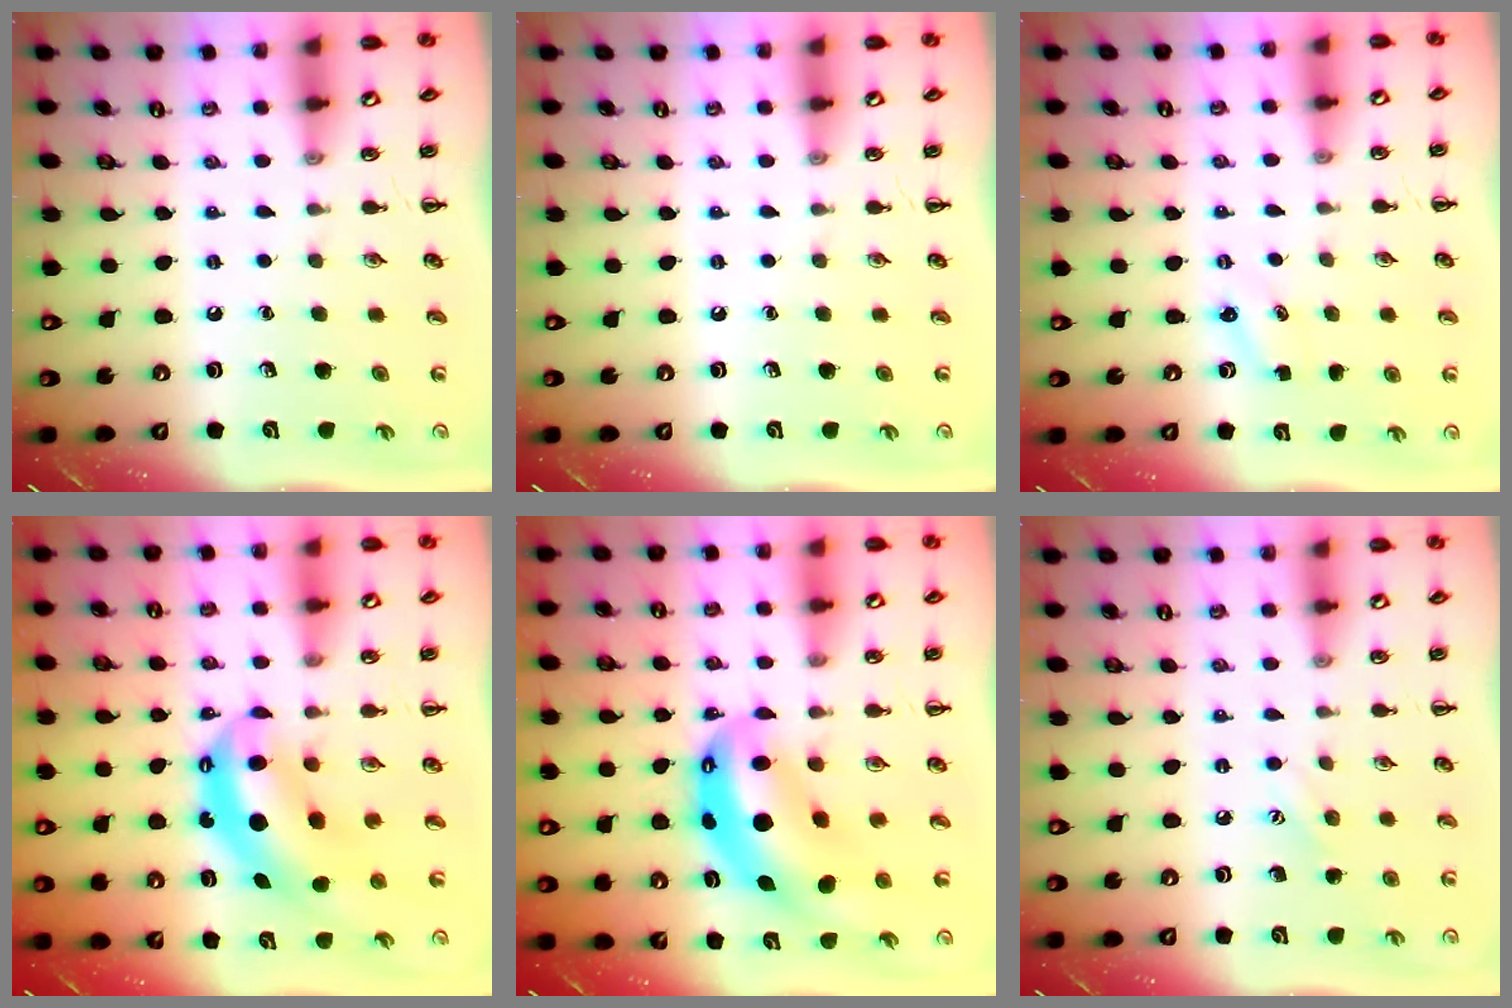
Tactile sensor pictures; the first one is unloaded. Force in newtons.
{"total": 0.0}
{"total": 1.6, "press": 1.5, "slide": 0.5}
{"total": 8.2, "press": 8.0, "slide": 2.0}
{"total": 11.7, "press": 11.4, "slide": 2.7}
{"total": 5.9, "press": 5.7, "slide": 1.4}